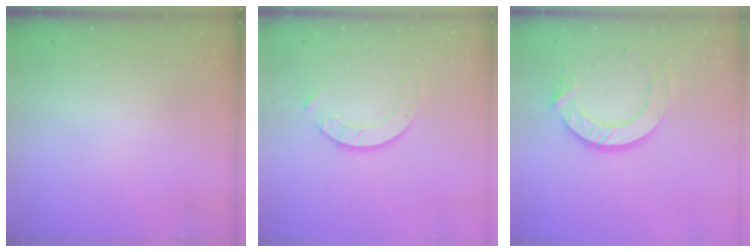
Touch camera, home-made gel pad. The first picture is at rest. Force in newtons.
{"total": 4.7, "press": 4.6, "slide": 0.6}
{"total": 11.1, "press": 11.0, "slide": 1.1}